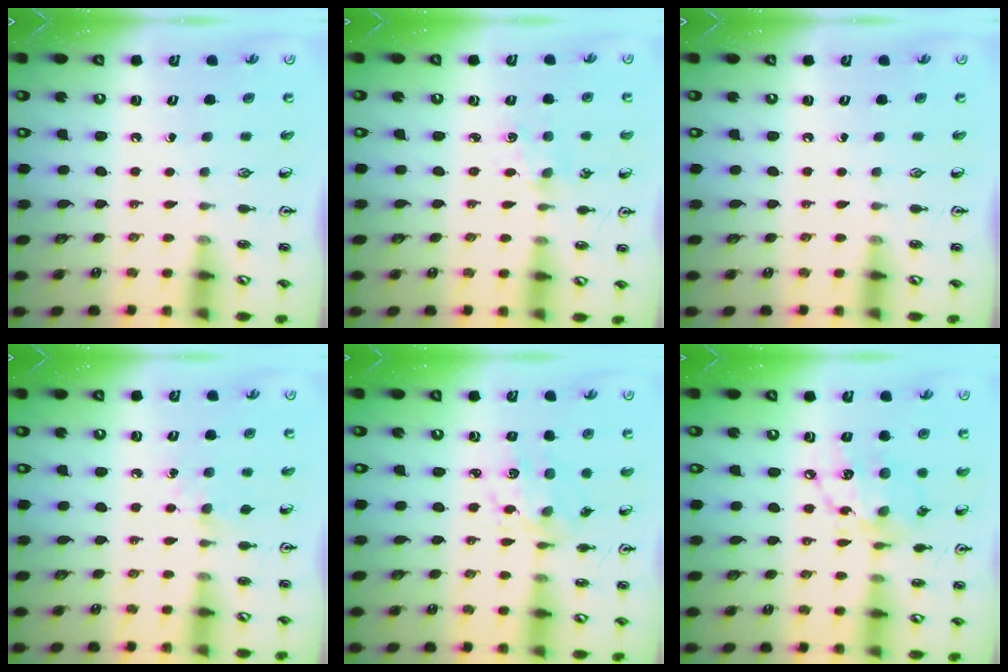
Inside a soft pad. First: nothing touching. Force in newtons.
{"total": 0.8, "press": 0.8, "slide": 0.2}
{"total": 0.0}
{"total": 5.5, "press": 5.5, "slide": 0.8}
{"total": 7.3, "press": 7.3, "slide": 0.4}
{"total": 13.5, "press": 13.4, "slide": 1.0}